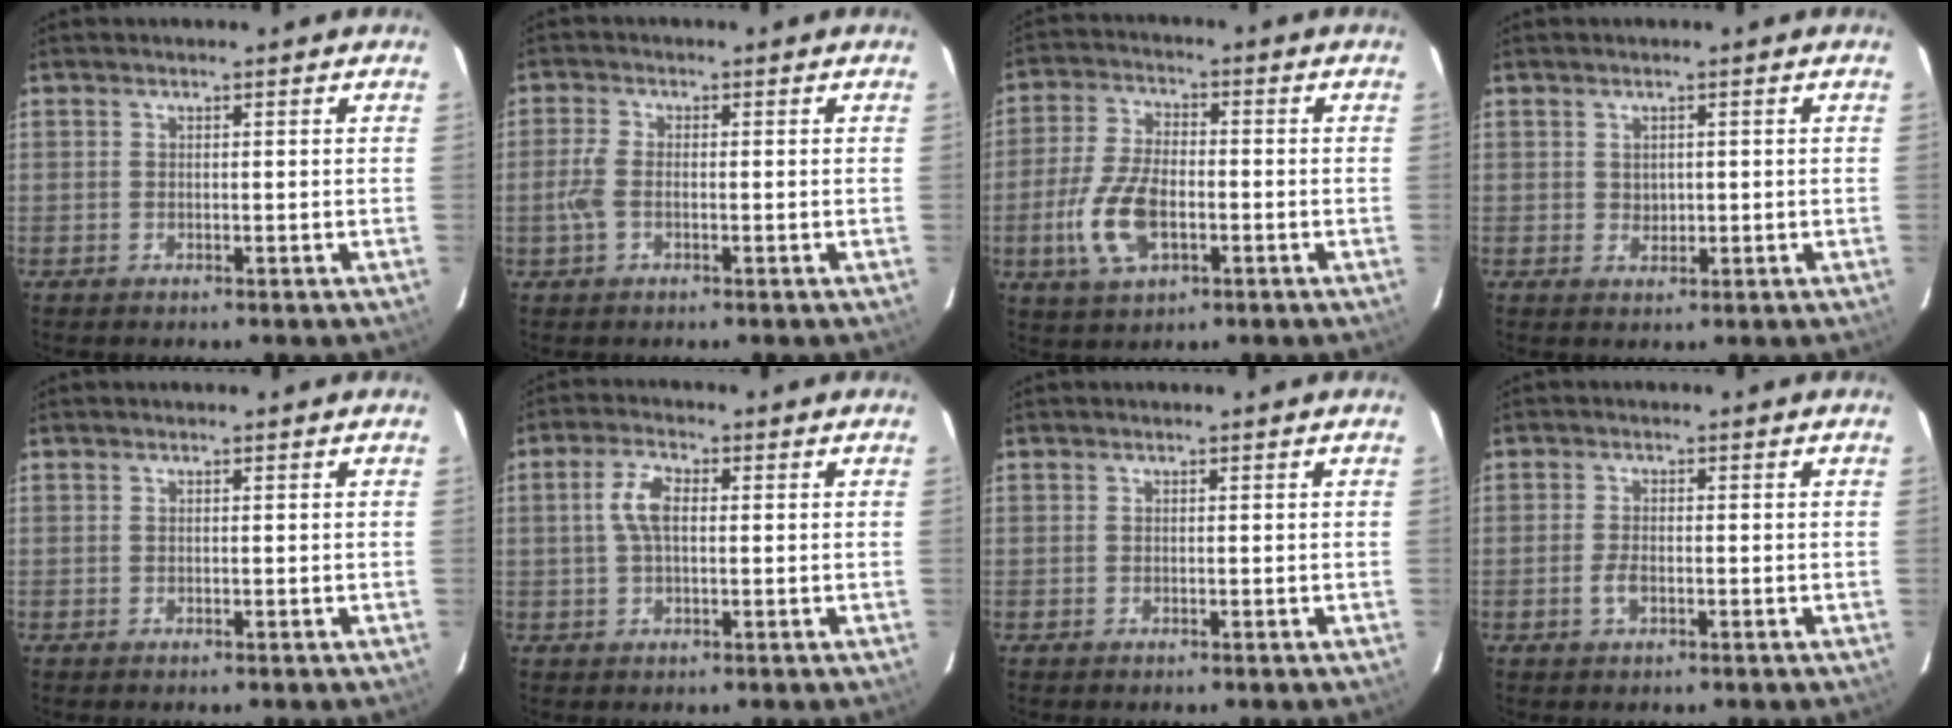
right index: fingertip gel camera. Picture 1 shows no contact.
{"total": 3.5, "force": [-1.0, 1.6, 2.9], "torque": [-0.073, 0.005, -0.022]}
{"total": 11.3, "force": [-3.3, 5.7, 9.2], "torque": [-0.202, 0.000, -0.058]}
{"total": 1.6, "force": [0.3, 1.4, 0.6], "torque": [-0.007, 0.004, 0.007]}
{"total": 0.0}
{"total": 5.0, "force": [0.5, 2.3, 4.4], "torque": [-0.090, 0.011, 0.010]}
{"total": 0.0}
{"total": 2.5, "force": [-1.0, 1.2, 2.0], "torque": [-0.044, 0.001, -0.019]}